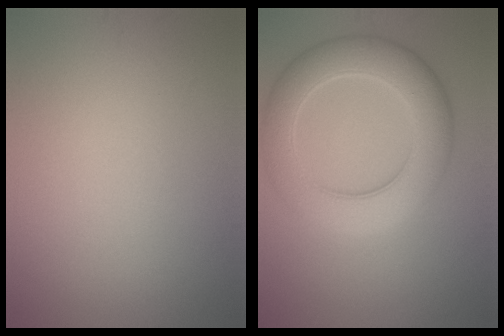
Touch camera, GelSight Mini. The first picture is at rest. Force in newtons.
{"total": 7.7, "press": 7.7, "slide": 0.2}